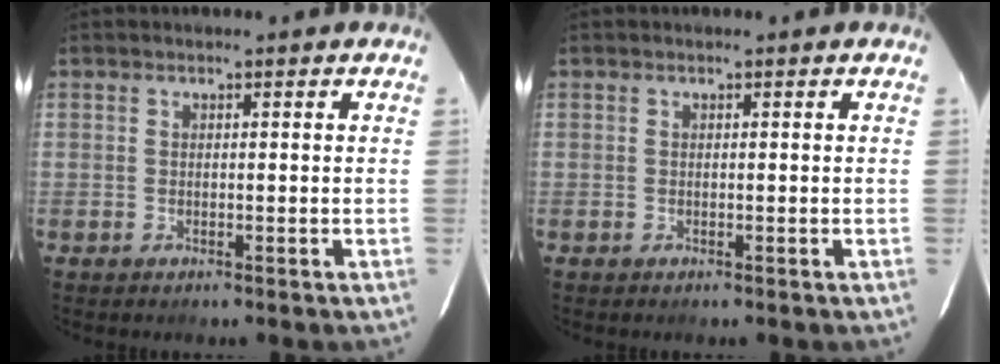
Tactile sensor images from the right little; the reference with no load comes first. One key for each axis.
{"total": 0.0}